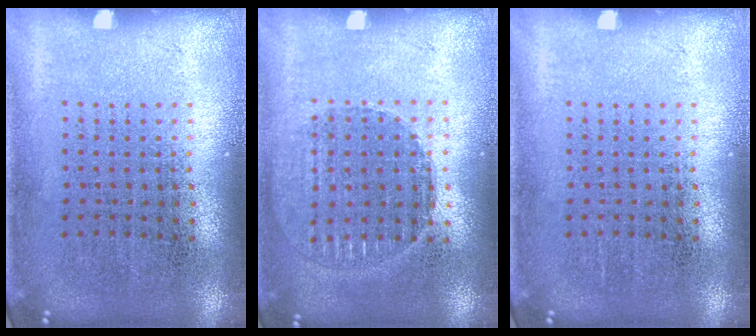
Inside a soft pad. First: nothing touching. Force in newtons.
{"total": 1.2, "press": 1.2, "slide": 0.3}
{"total": 0.0}